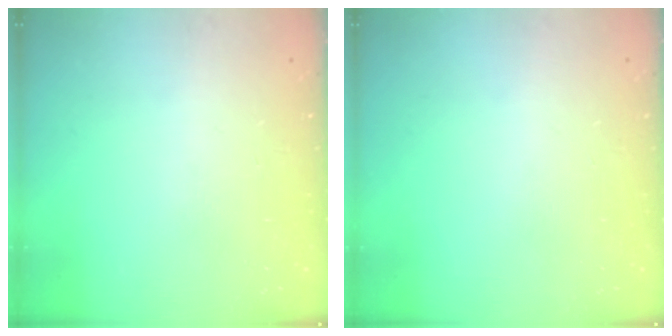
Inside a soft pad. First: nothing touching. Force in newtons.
{"total": 0.0}